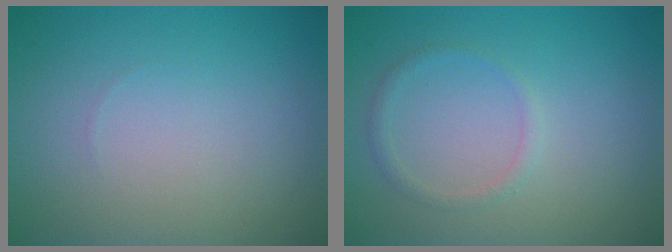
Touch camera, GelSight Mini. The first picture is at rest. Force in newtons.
{"total": 1.1, "press": 1.1, "slide": 0.0}